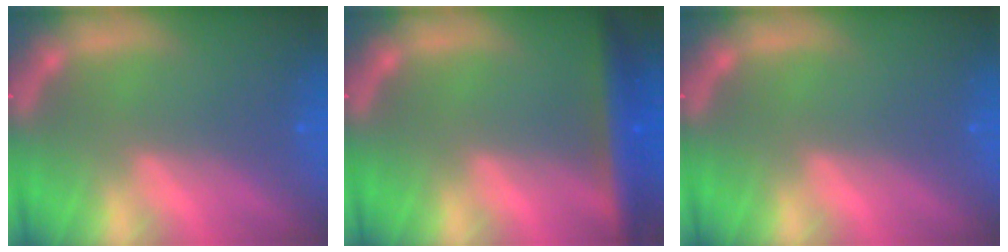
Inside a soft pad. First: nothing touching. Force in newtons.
{"total": 5.5}
{"total": 0.0}